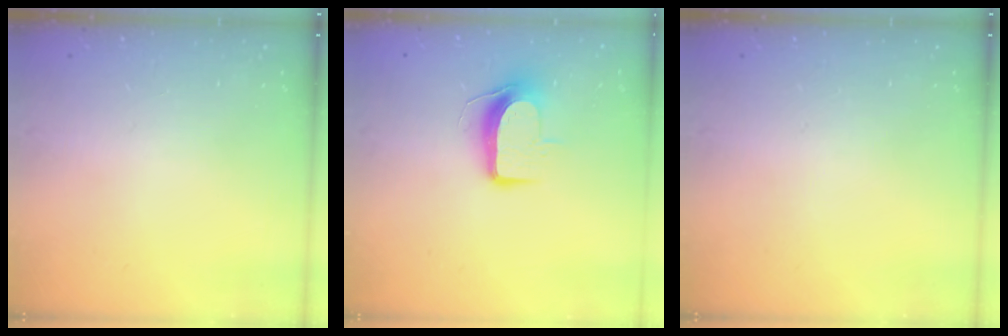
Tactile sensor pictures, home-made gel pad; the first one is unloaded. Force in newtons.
{"total": 9.2, "press": 9.1, "slide": 0.9}
{"total": 0.0}